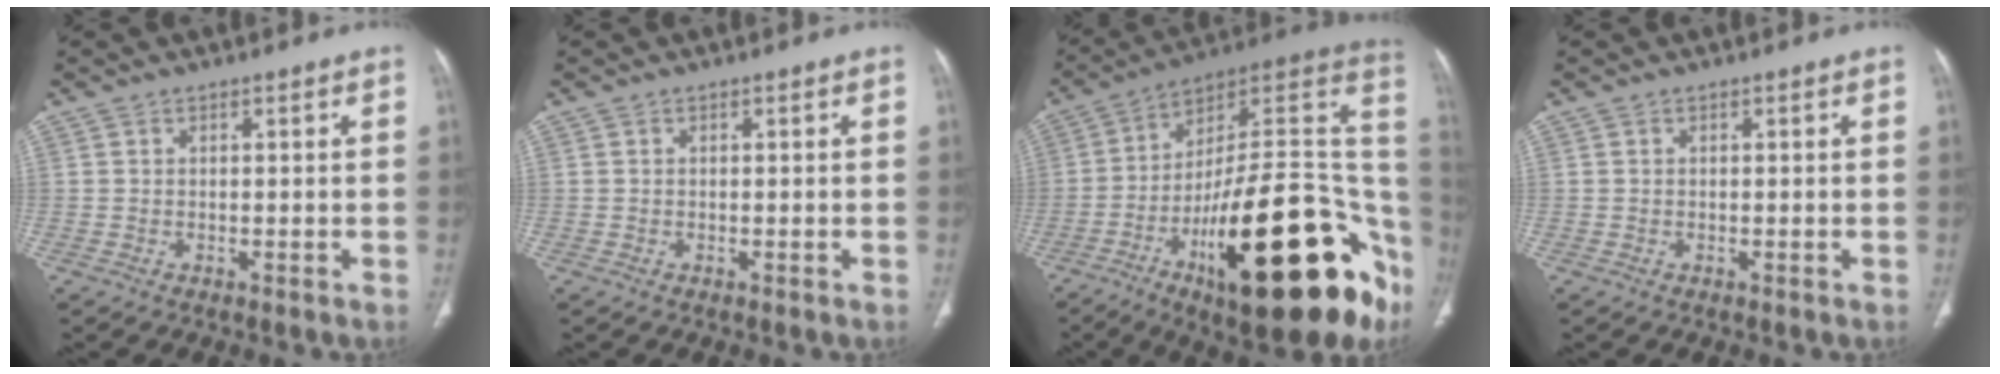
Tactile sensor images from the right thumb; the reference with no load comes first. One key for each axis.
{"total": 0.0}
{"total": 36.9, "fx": -14.1, "fy": 13.4, "fz": 31.4, "tx": -0.357, "ty": 0.067, "tz": -0.211}
{"total": 0.0}